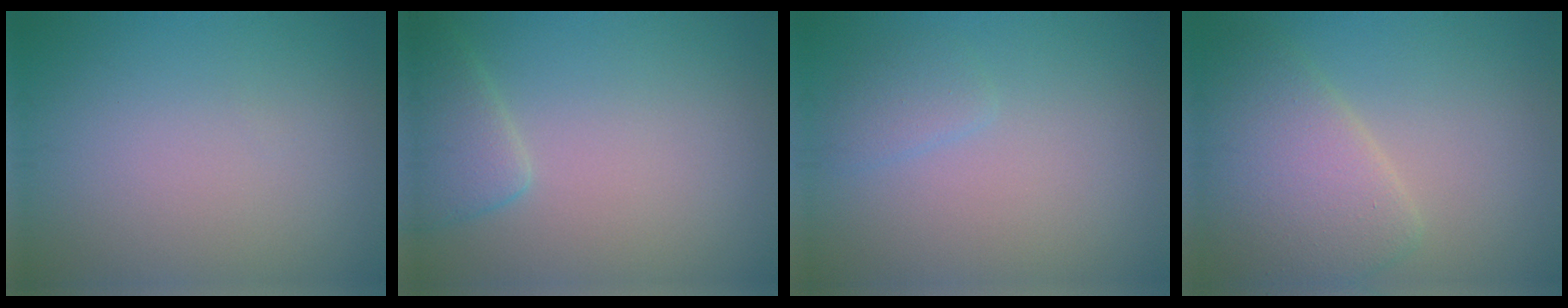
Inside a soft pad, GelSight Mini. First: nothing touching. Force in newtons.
{"total": 3.0, "press": 3.0, "slide": 0.3}
{"total": 1.4, "press": 1.4, "slide": 0.2}
{"total": 5.8, "press": 5.8, "slide": 0.6}